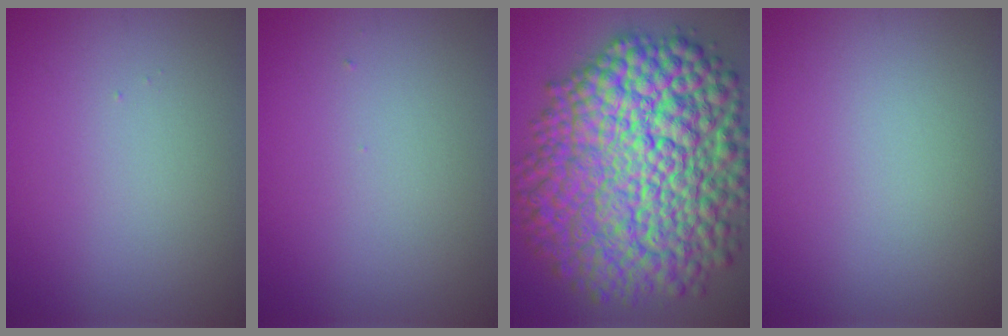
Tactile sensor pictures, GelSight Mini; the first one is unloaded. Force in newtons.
{"total": 0.0}
{"total": 18.0, "press": 18.0, "slide": 0.1}
{"total": 0.0}